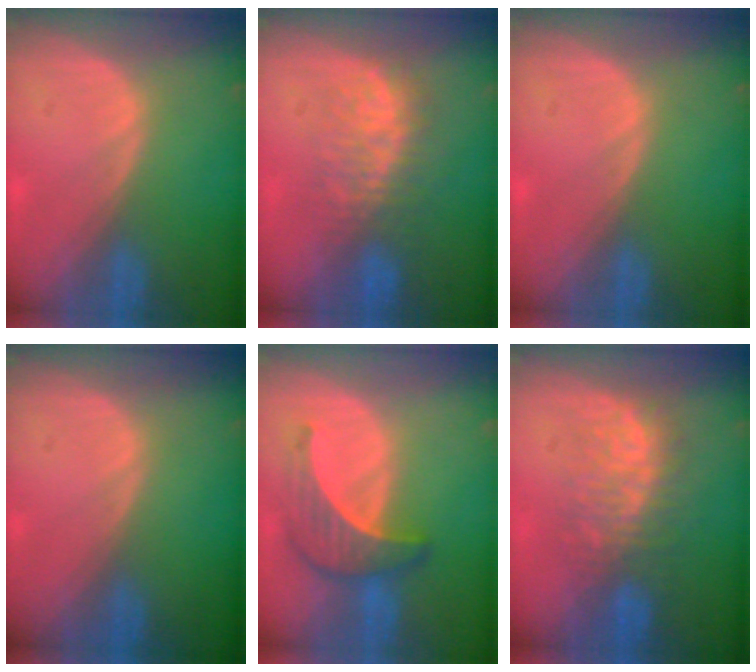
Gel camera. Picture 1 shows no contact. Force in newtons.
{"total": 7.6, "press": 7.3, "slide": 1.9}
{"total": 0.0}
{"total": 0.0}
{"total": 6.4, "press": 6.3, "slide": 0.7}
{"total": 7.7, "press": 7.6, "slide": 1.3}